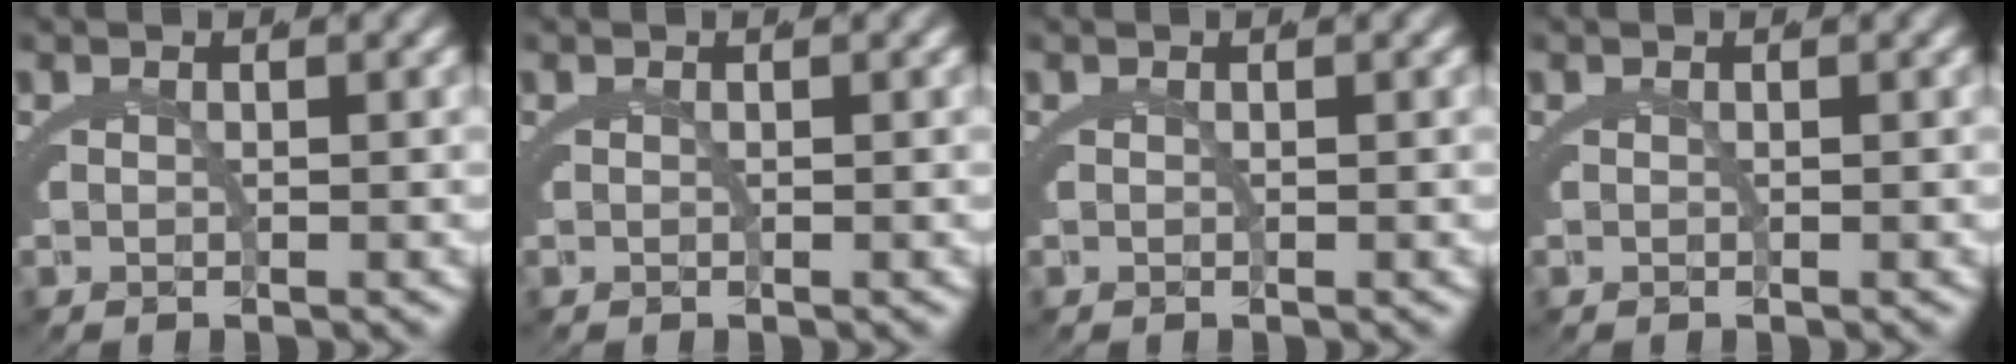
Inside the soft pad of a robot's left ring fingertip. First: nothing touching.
{"total": 0.0}
{"total": 0.0}
{"total": 0.0}